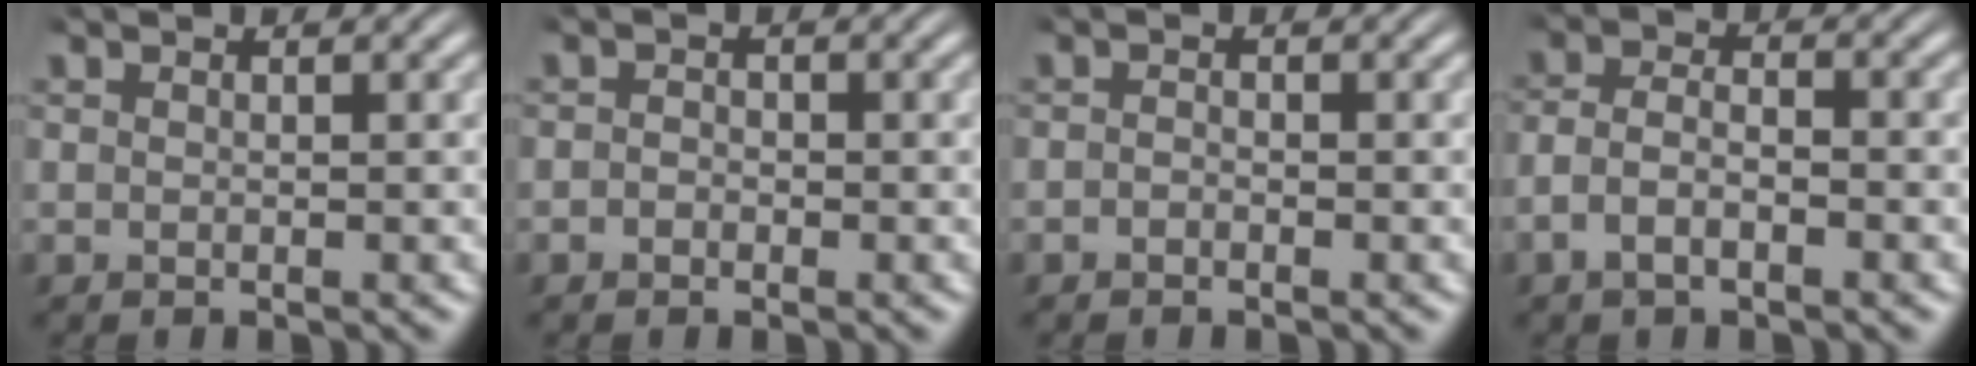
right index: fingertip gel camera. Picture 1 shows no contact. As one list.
[{"total": 0.8, "force": [-0.6, 0.5, -0.1], "torque": [0.003, -0.002, -0.013]}, {"total": 0.6, "force": [-0.6, 0.2, -0.1], "torque": [0.000, -0.002, -0.013]}, {"total": 3.6, "force": [-1.4, 2.3, 2.3], "torque": [-0.054, -0.004, -0.027]}]